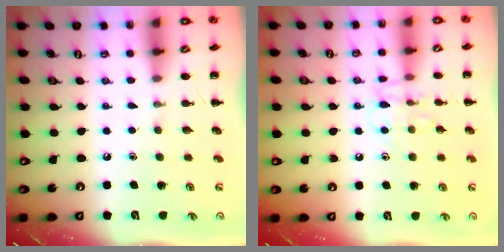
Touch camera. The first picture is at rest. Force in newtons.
{"total": 8.0, "press": 8.0, "slide": 0.7}